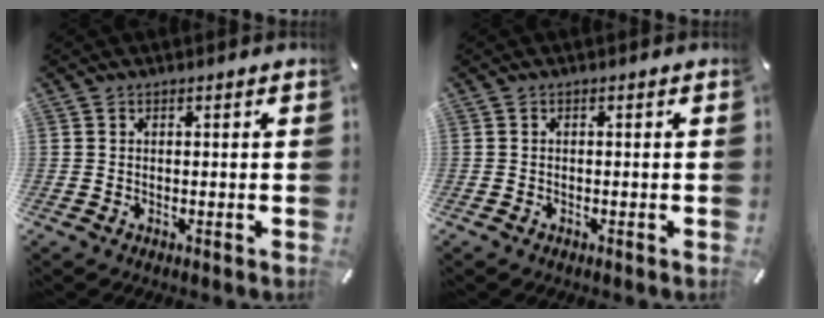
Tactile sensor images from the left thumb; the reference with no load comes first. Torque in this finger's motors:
{"motor_torque": [0.63, 0.98, 0.07, 0.09, 0.05]}